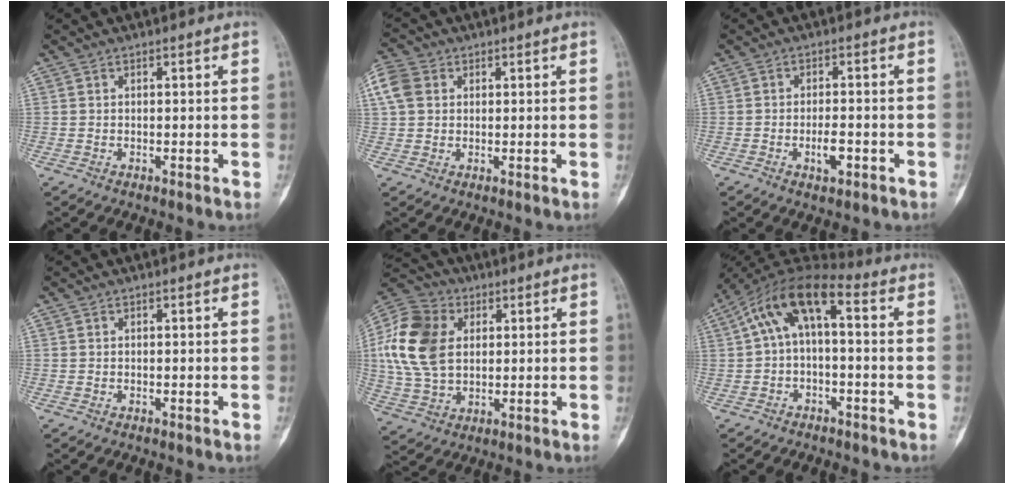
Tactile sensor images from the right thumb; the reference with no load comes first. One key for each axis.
{"total": 6.3, "fx": 1.8, "fy": 5.0, "fz": 3.4, "tx": -0.078, "ty": 0.013, "tz": 0.032}
{"total": 3.8, "fx": -1.6, "fy": 1.5, "fz": 3.2, "tx": -0.052, "ty": 0.006, "tz": -0.024}
{"total": 0.0}
{"total": 17.1, "fx": 2.9, "fy": 12.1, "fz": 11.7, "tx": -0.229, "ty": 0.004, "tz": 0.053}
{"total": 10.6, "fx": 1.0, "fy": 4.8, "fz": 9.4, "tx": -0.171, "ty": 0.052, "tz": 0.006}